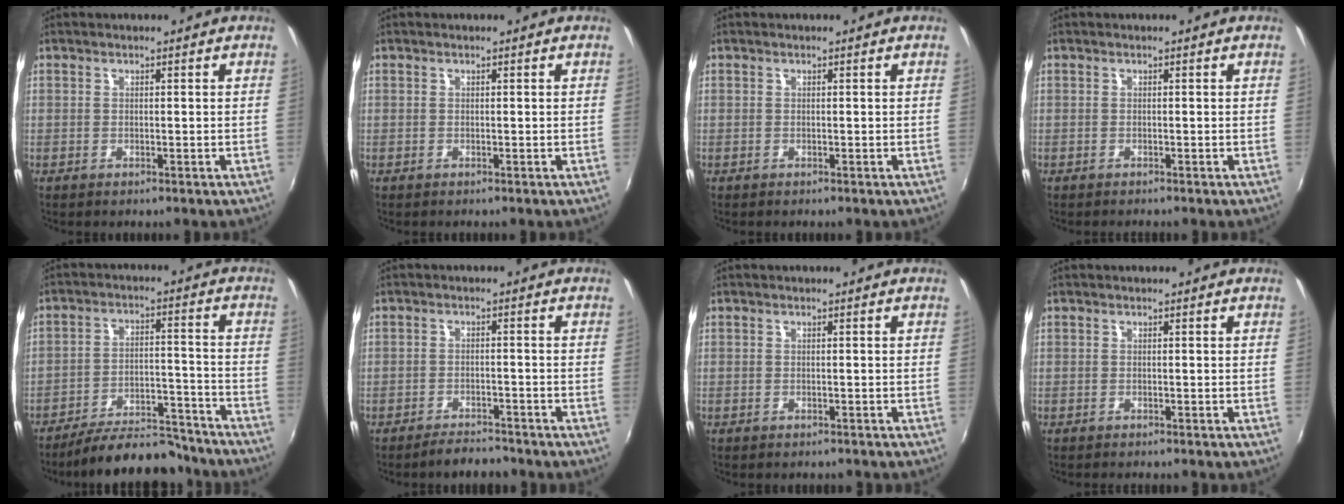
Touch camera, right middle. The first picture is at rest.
{"total": 0.0}
{"total": 0.0}
{"total": 0.8, "force": [-0.7, 0.0, 0.2], "torque": [-0.002, -0.005, -0.012]}
{"total": 16.7, "force": [-14.9, 4.2, 6.1], "torque": [-0.114, 0.014, -0.203]}
{"total": 4.3, "force": [-3.9, 1.1, 1.4], "torque": [-0.040, 0.001, -0.061]}
{"total": 1.0, "force": [-0.8, 0.3, 0.4], "torque": [-0.010, -0.003, -0.009]}
{"total": 0.5, "force": [-0.5, 0.0, 0.1], "torque": [-0.001, -0.003, -0.010]}